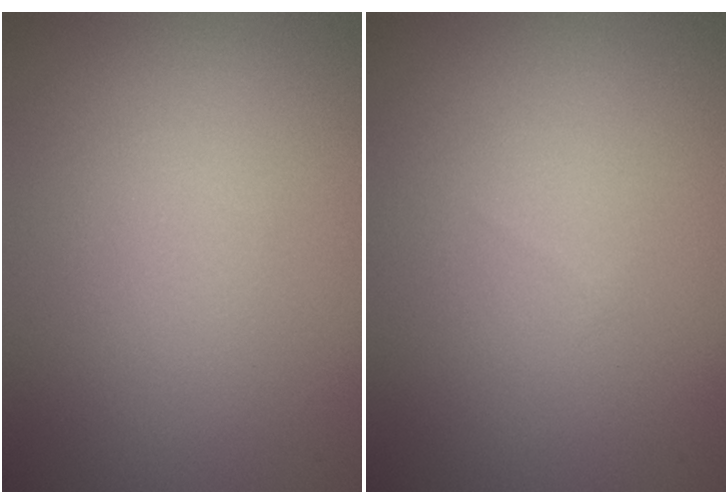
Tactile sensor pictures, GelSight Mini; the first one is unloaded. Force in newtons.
{"total": 0.0}